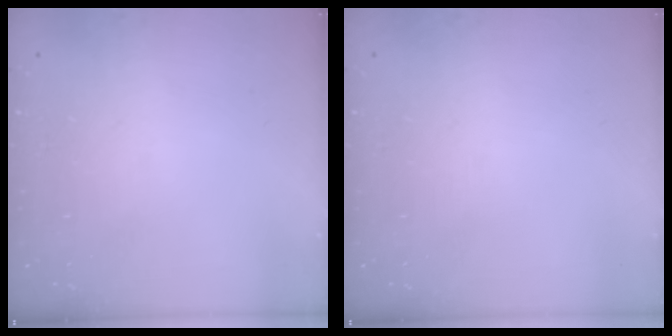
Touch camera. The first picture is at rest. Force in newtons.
{"total": 0.0}